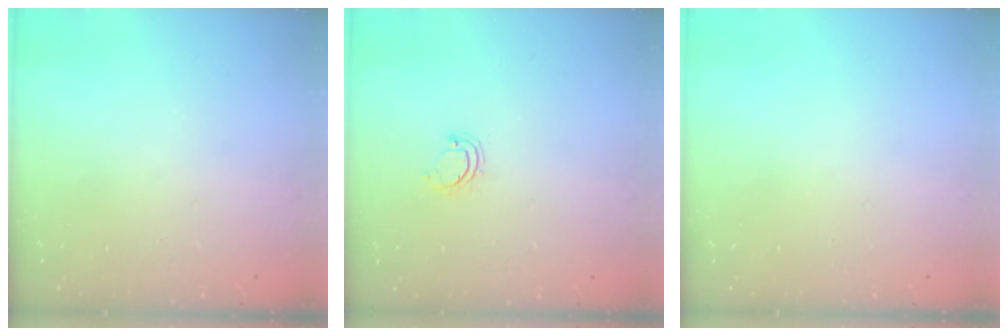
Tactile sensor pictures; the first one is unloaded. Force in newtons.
{"total": 3.9, "press": 3.9, "slide": 0.3}
{"total": 0.0}